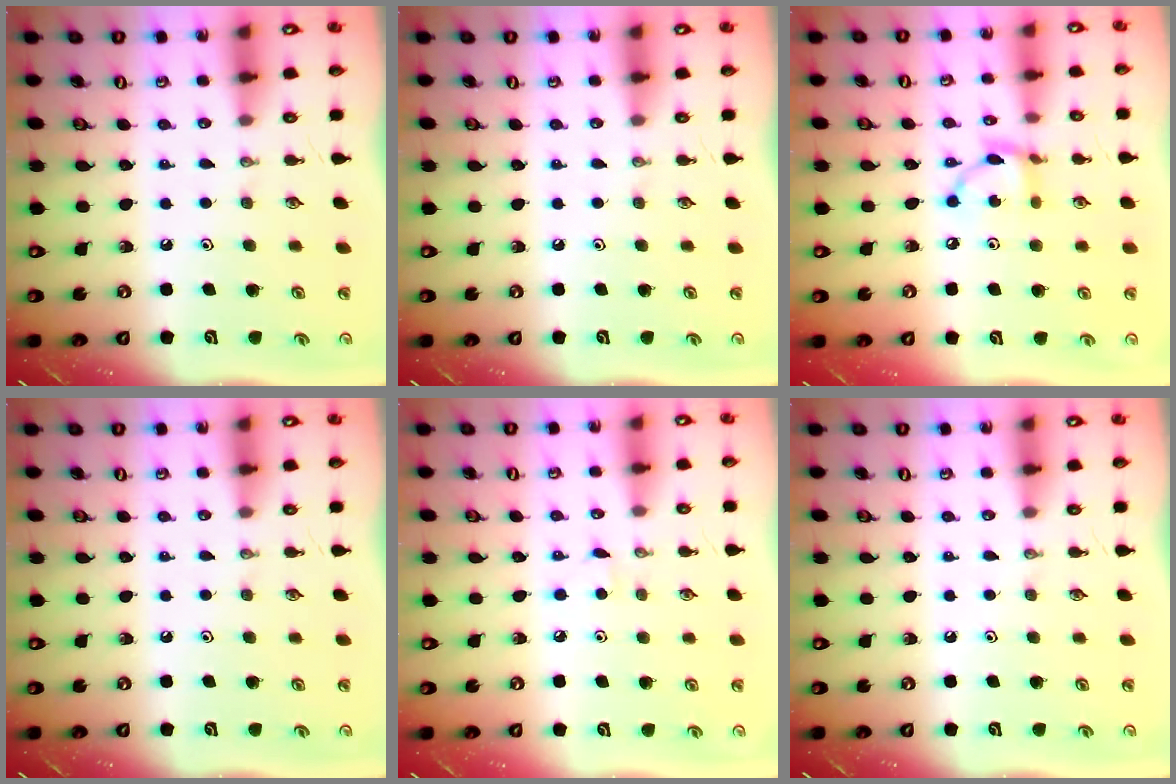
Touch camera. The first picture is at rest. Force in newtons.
{"total": 0.0}
{"total": 7.9, "press": 7.9, "slide": 0.2}
{"total": 0.0}
{"total": 2.9, "press": 2.9, "slide": 0.4}
{"total": 0.0}